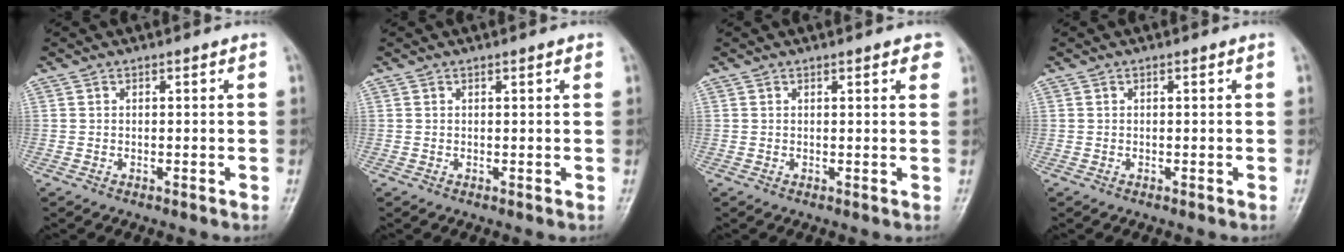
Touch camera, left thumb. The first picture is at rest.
{"total": 0.7, "force": [0.4, 0.1, 0.6], "torque": [-0.007, 0.001, 0.004]}
{"total": 2.6, "force": [1.6, 0.9, 1.8], "torque": [-0.012, -0.003, 0.016]}
{"total": 0.0}